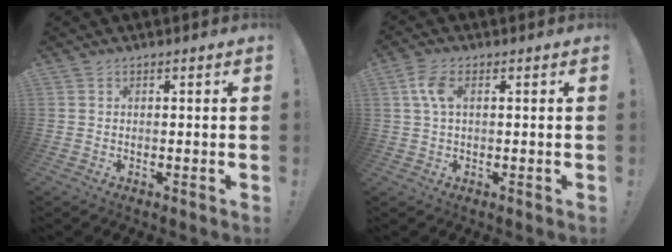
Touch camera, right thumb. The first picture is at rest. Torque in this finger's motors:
{"motor_torque": [-0.04, 0.17, 0.33, -0.09, 0.15]}